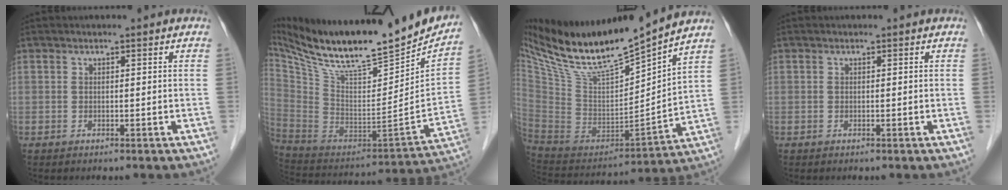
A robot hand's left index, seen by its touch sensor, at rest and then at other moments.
{"total": 28.9, "force": [24.6, 4.4, 14.5], "torque": [-0.254, -0.036, 0.385]}
{"total": 20.9, "force": [17.3, 1.2, 11.6], "torque": [-0.204, -0.006, 0.319]}
{"total": 0.0}